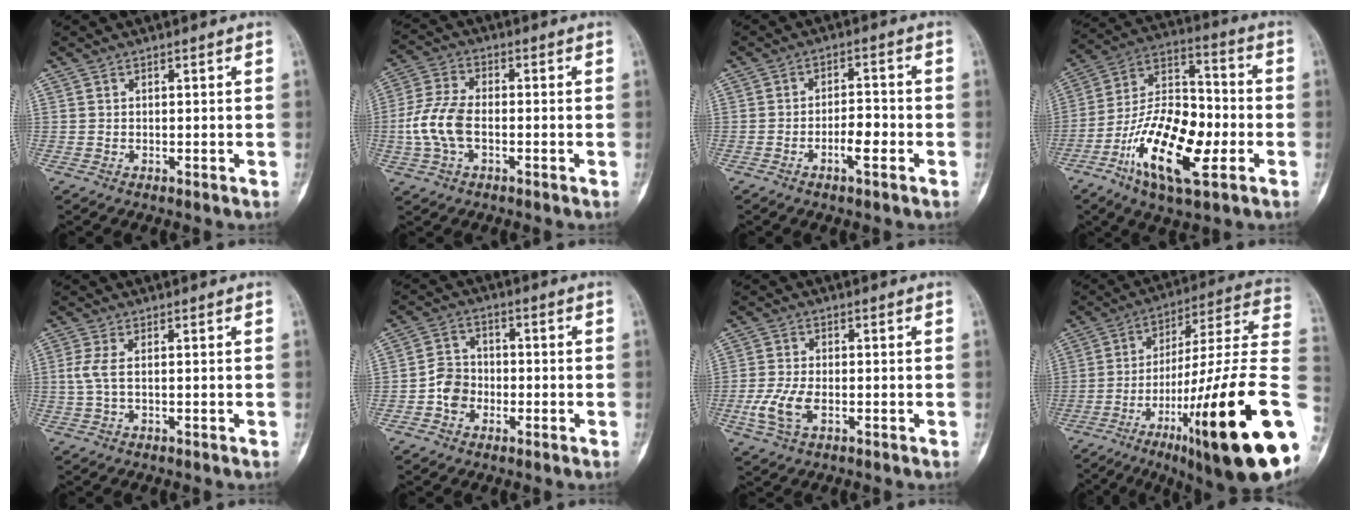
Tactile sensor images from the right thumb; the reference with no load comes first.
{"total": 9.1, "force": [-1.6, 5.2, 7.3], "torque": [-0.165, 0.020, -0.034]}
{"total": 4.9, "force": [-2.1, 1.7, 4.1], "torque": [-0.065, 0.021, -0.037]}
{"total": 20.1, "force": [-6.8, 8.8, 16.8], "torque": [-0.288, 0.028, -0.121]}
{"total": 3.2, "force": [0.1, 1.1, 3.0], "torque": [-0.090, 0.002, 0.005]}
{"total": 5.8, "force": [-1.9, 4.7, 2.8], "torque": [-0.031, 0.024, -0.045]}
{"total": 6.3, "force": [-1.9, 3.2, 5.1], "torque": [-0.123, 0.004, -0.035]}
{"total": 30.2, "force": [-9.1, 4.2, 28.5], "torque": [-0.403, 0.031, -0.139]}